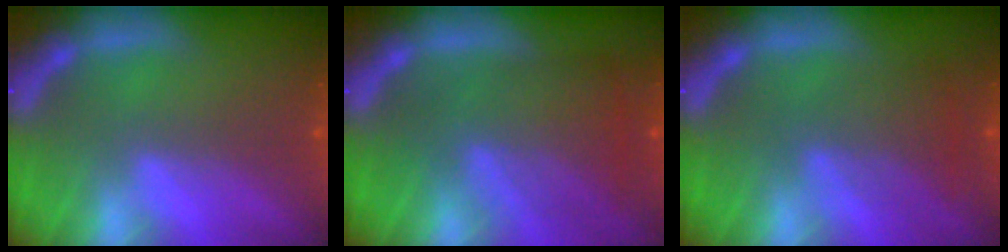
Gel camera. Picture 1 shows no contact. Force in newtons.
{"total": 7.1}
{"total": 4.0}